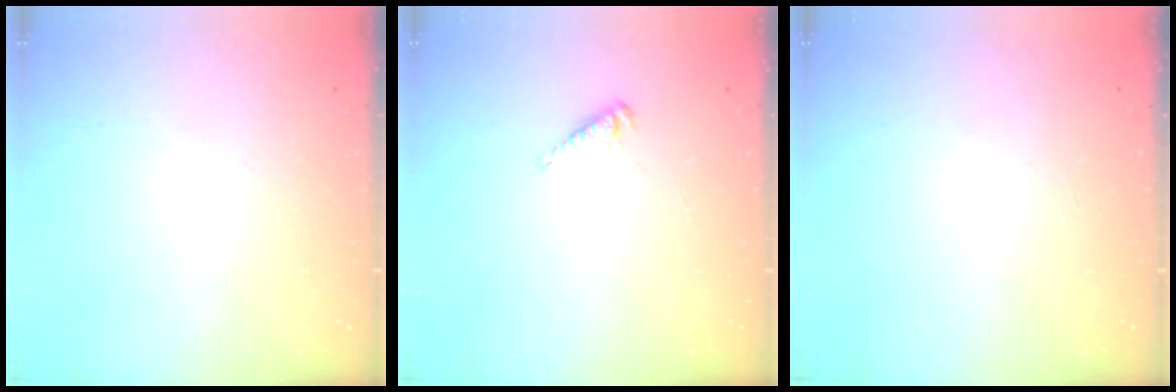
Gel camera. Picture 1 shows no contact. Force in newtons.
{"total": 2.6, "press": 2.5, "slide": 0.4}
{"total": 0.0}